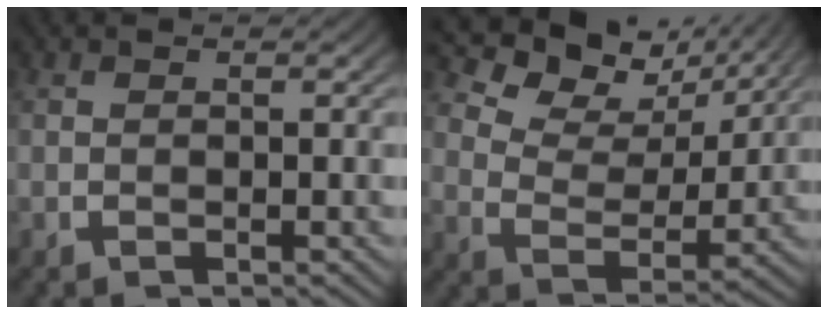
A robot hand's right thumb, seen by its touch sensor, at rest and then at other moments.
{"total": 7.1, "force": [4.6, 3.4, 4.1], "torque": [-0.066, 0.006, 0.075]}